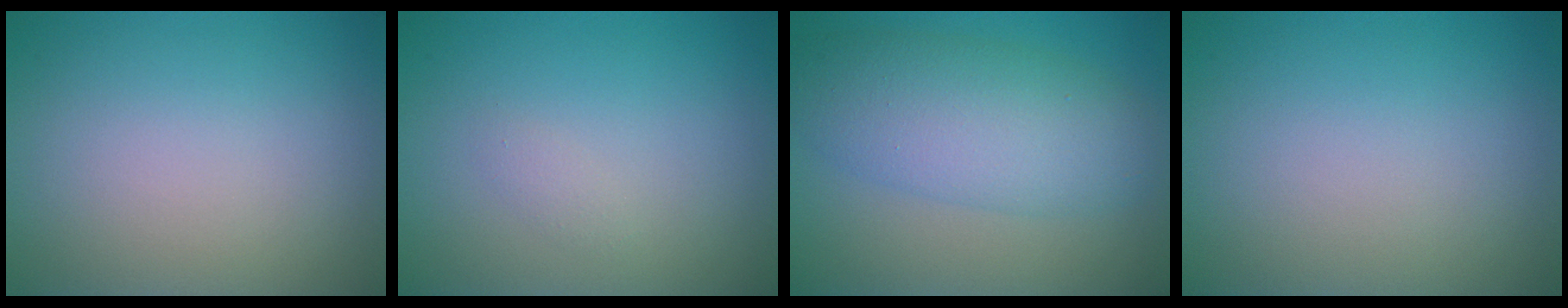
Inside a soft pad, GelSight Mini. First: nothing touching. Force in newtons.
{"total": 0.6, "press": 0.6, "slide": 0.1}
{"total": 6.6, "press": 6.6, "slide": 0.2}
{"total": 0.0}